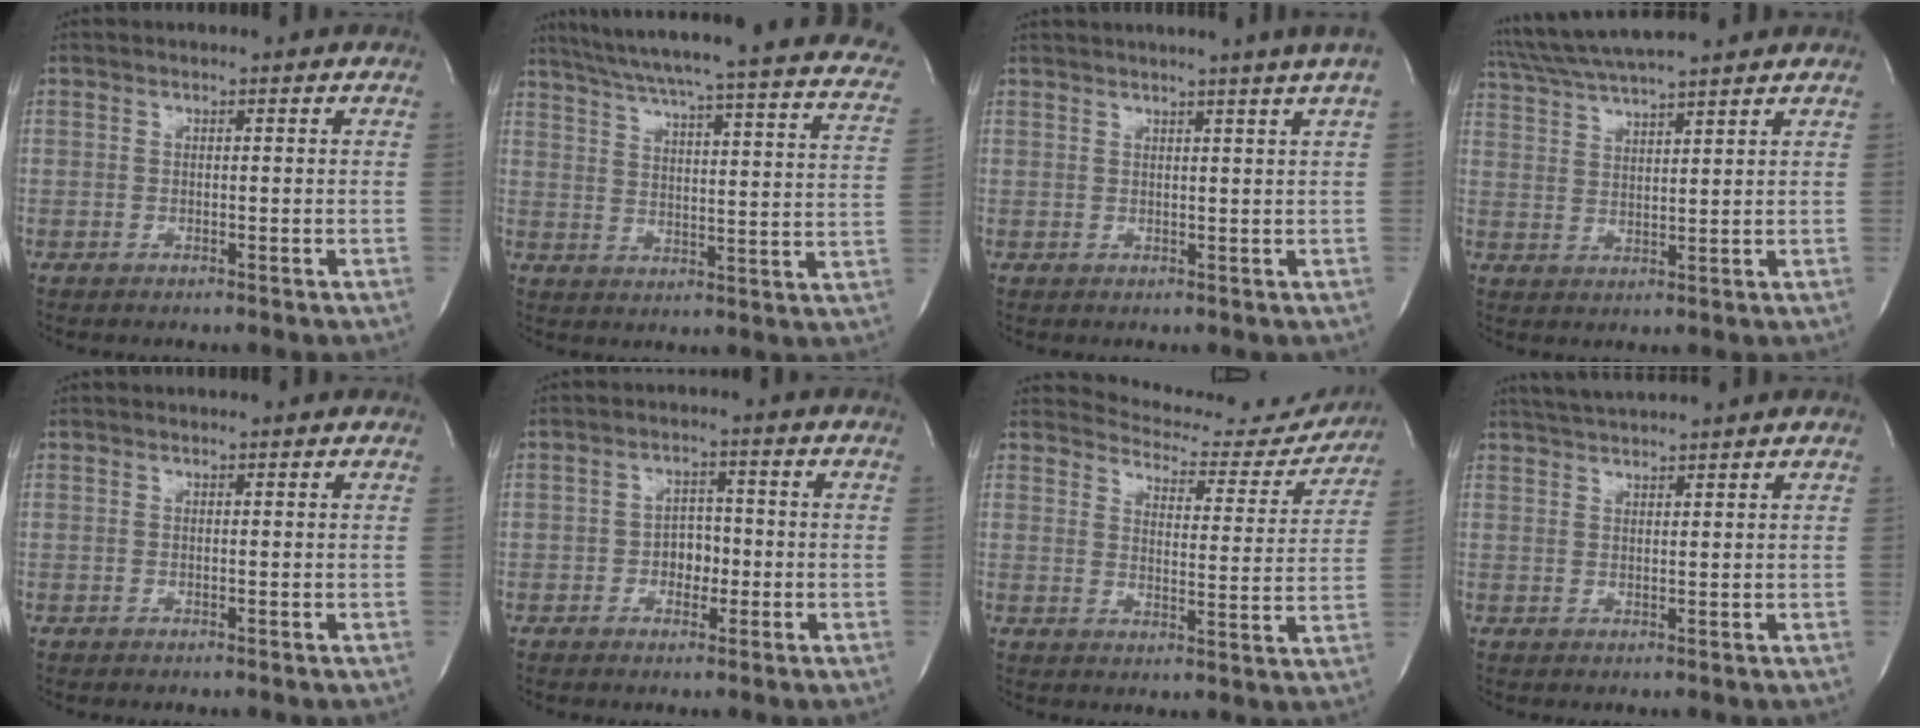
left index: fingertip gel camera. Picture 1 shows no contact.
{"total": 28.1, "force": [22.5, 3.2, 16.5], "torque": [-0.232, -0.025, 0.270]}
{"total": 5.5, "force": [4.3, -1.8, 2.8], "torque": [-0.034, 0.002, 0.047]}
{"total": 12.7, "force": [11.2, 0.5, 5.9], "torque": [-0.114, 0.029, 0.185]}
{"total": 1.6, "force": [1.5, 0.3, 0.2], "torque": [-0.011, 0.009, 0.014]}
{"total": 3.4, "force": [-1.0, 2.4, 2.1], "torque": [-0.026, 0.003, -0.020]}
{"total": 13.6, "force": [13.2, 3.4, 0.8], "torque": [0.008, -0.043, 0.146]}
{"total": 5.7, "force": [5.4, -0.4, 1.7], "torque": [-0.036, 0.025, 0.090]}